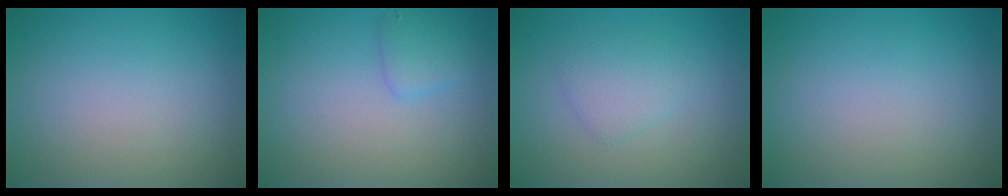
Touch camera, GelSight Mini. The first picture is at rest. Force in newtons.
{"total": 1.7, "press": 1.7, "slide": 0.1}
{"total": 2.0, "press": 2.0, "slide": 0.1}
{"total": 0.0}